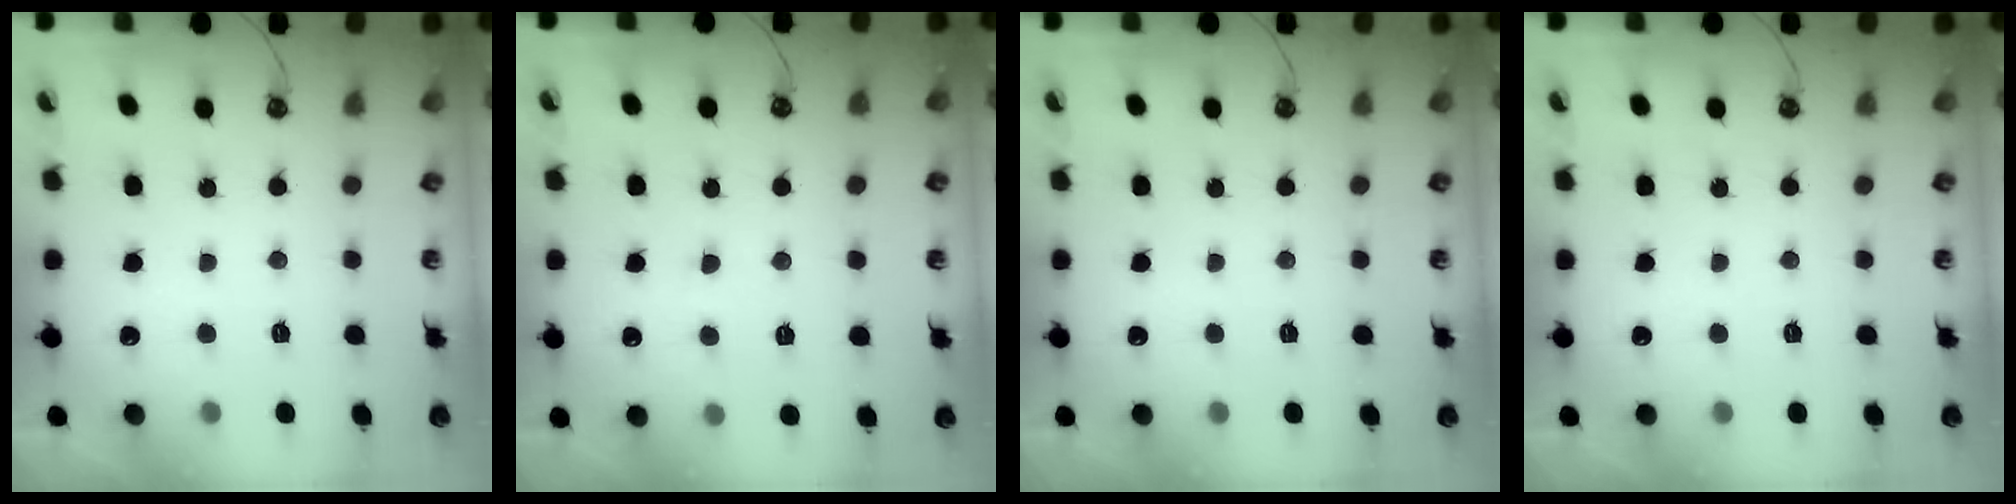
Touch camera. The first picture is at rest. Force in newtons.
{"total": 2.0, "press": 2.0, "slide": 0.4}
{"total": 0.0}
{"total": 0.0}